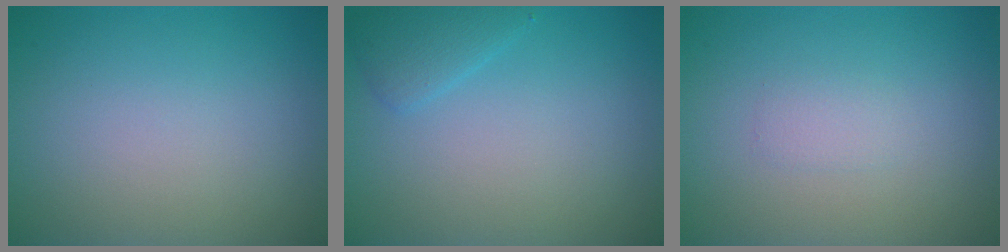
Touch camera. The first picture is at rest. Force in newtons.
{"total": 1.7, "press": 1.7, "slide": 0.1}
{"total": 1.0, "press": 1.0, "slide": 0.0}